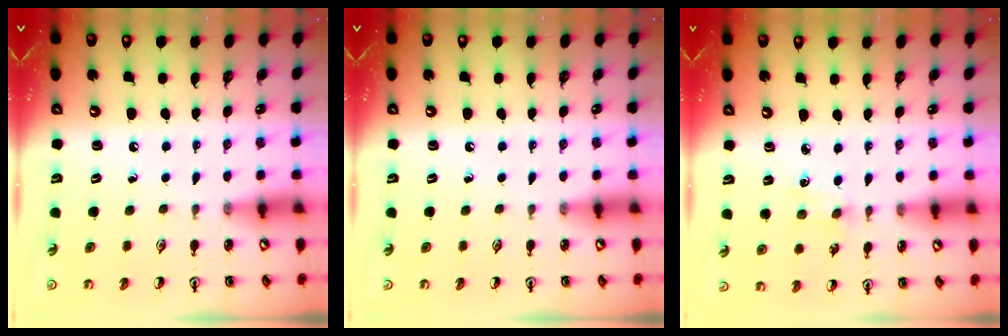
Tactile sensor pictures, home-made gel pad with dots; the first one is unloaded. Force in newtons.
{"total": 0.0}
{"total": 2.4, "press": 2.4, "slide": 0.4}